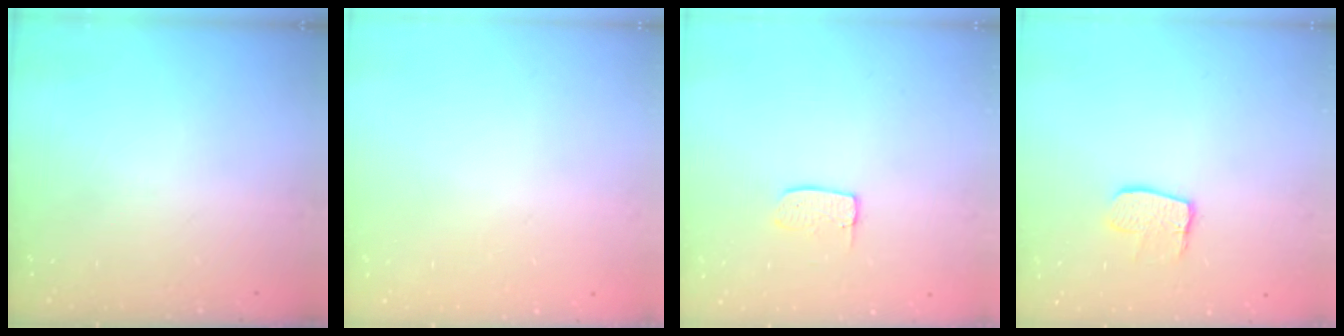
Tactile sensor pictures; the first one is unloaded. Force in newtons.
{"total": 0.0}
{"total": 6.0, "press": 6.0, "slide": 0.4}
{"total": 8.0, "press": 8.0, "slide": 0.5}